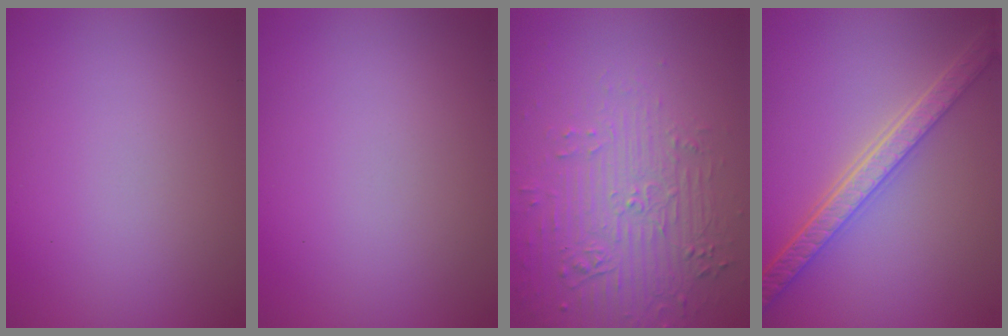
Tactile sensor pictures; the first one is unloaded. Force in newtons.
{"total": 0.0}
{"total": 5.9, "press": 3.6, "slide": 4.7}
{"total": 4.8, "press": 4.1, "slide": 2.4}